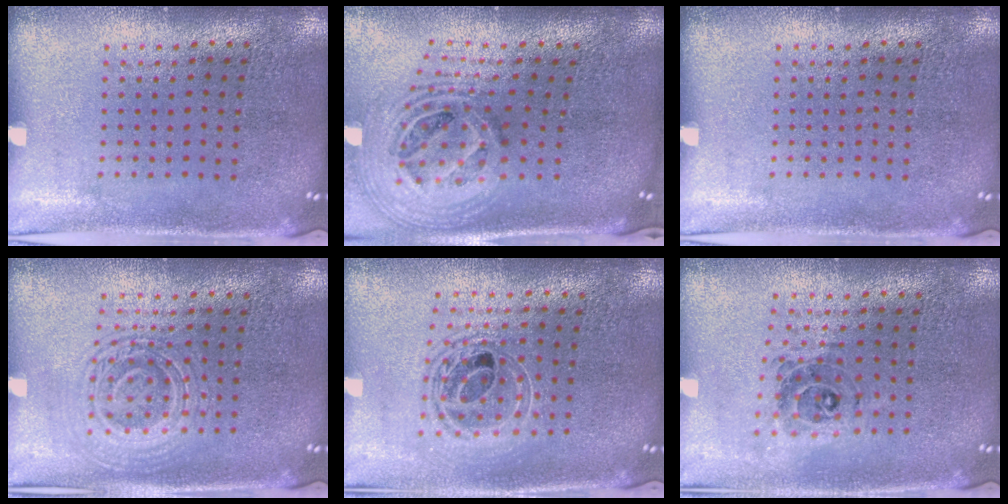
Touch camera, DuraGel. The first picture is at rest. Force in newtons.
{"total": 2.7, "press": 1.9, "slide": 1.9}
{"total": 0.0}
{"total": 3.0, "press": 2.9, "slide": 0.5}
{"total": 1.5, "press": 1.3, "slide": 0.8}
{"total": 0.8, "press": 0.8, "slide": 0.2}